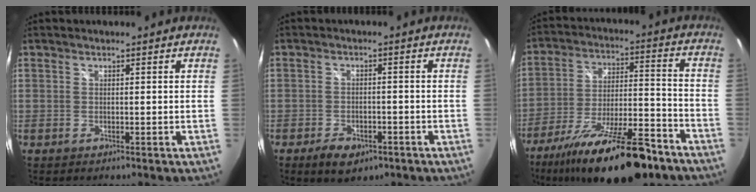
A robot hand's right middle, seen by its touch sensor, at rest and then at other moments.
{"total": 5.9, "force": [-3.7, 3.2, 3.4], "torque": [-0.076, -0.006, -0.054]}
{"total": 23.5, "force": [-17.1, 6.3, 14.7], "torque": [-0.263, -0.039, -0.265]}